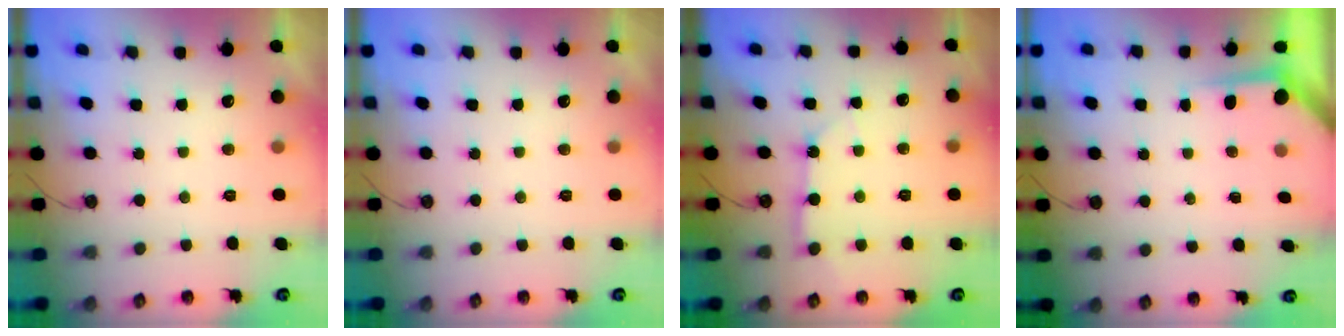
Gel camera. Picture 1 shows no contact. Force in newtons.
{"total": 0.0}
{"total": 3.4, "press": 3.4, "slide": 0.3}
{"total": 3.7, "press": 3.7, "slide": 0.4}